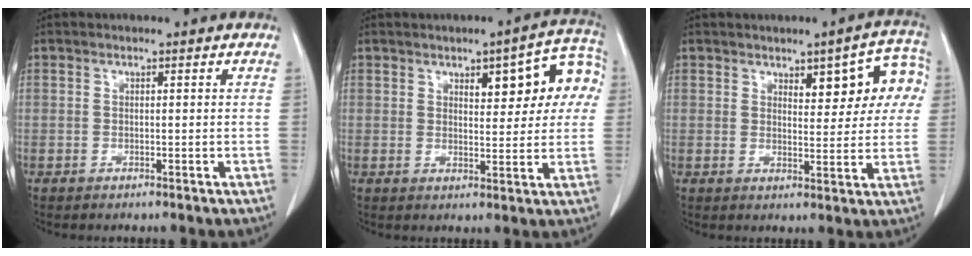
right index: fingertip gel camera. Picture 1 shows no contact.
{"total": 11.6, "force": [3.4, 4.3, 10.3], "torque": [-0.127, 0.031, 0.046]}
{"total": 9.6, "force": [3.3, 3.7, 8.2], "torque": [-0.097, 0.025, 0.046]}